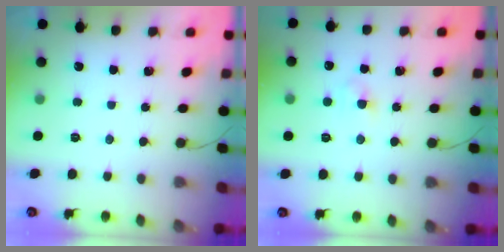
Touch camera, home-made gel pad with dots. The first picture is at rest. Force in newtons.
{"total": 3.2, "press": 3.0, "slide": 1.0}